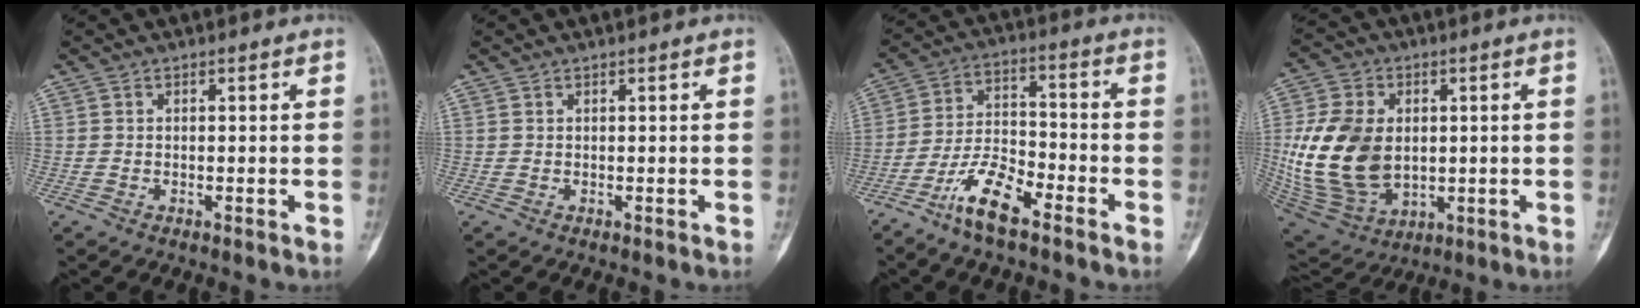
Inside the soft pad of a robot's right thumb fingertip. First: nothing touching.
{"total": 0.0}
{"total": 10.0, "force": [-6.6, 3.1, 6.8], "torque": [-0.135, 0.041, -0.131]}
{"total": 19.2, "force": [0.7, 13.4, 13.7], "torque": [-0.260, -0.012, 0.033]}